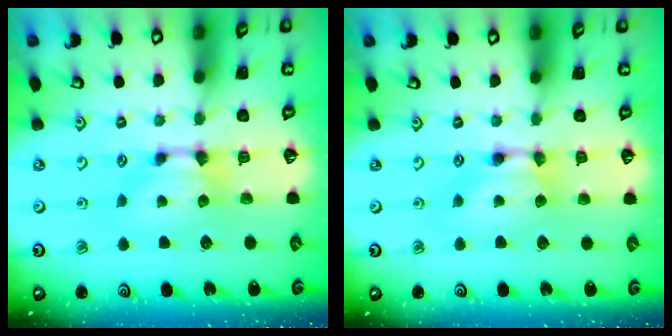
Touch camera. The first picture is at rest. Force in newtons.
{"total": 1.8, "press": 1.8, "slide": 0.1}